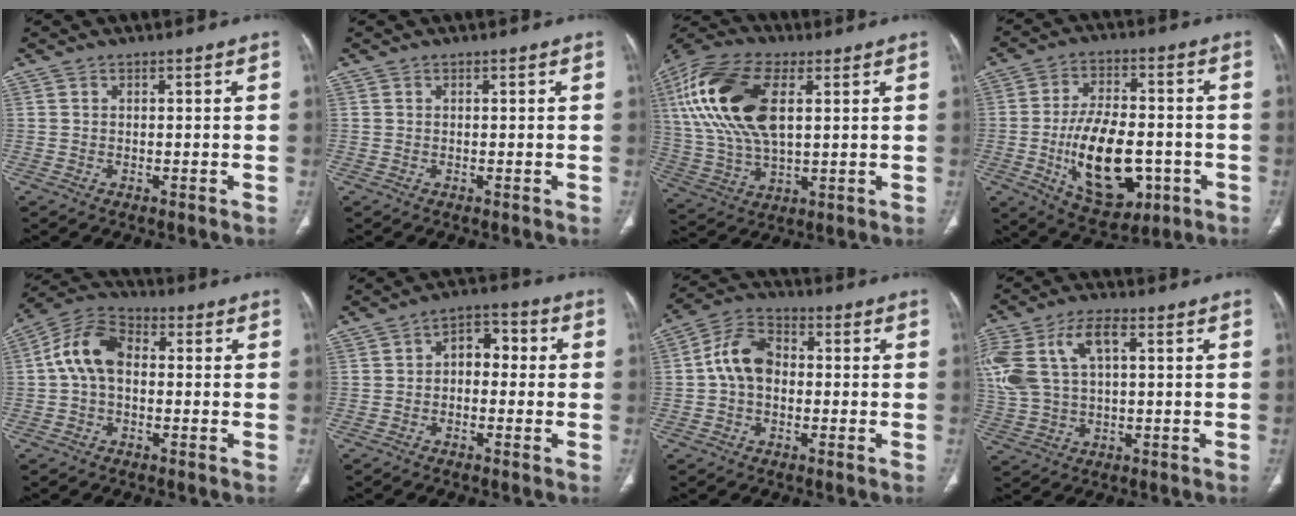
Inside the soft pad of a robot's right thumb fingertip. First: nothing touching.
{"total": 0.0}
{"total": 21.3, "force": [5.5, 10.7, 17.6], "torque": [-0.374, 0.001, 0.098]}
{"total": 17.6, "force": [-4.3, 9.6, 14.1], "torque": [-0.215, 0.012, -0.056]}
{"total": 9.5, "force": [0.2, 6.2, 7.1], "torque": [-0.130, 0.028, -0.008]}
{"total": 6.5, "force": [0.0, 4.4, 4.8], "torque": [-0.046, 0.028, -0.013]}
{"total": 8.9, "force": [-0.3, 6.4, 6.2], "torque": [-0.104, 0.028, -0.018]}
{"total": 15.3, "force": [4.0, 8.5, 12.0], "torque": [-0.284, 0.019, 0.079]}